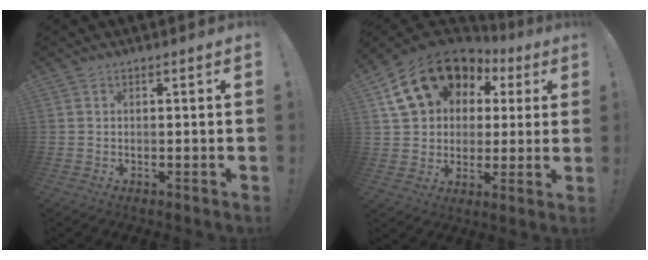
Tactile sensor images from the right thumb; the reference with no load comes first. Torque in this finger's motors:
{"motor_torque": [0.99, 2.71, 1.88, 0.16, 0.14]}